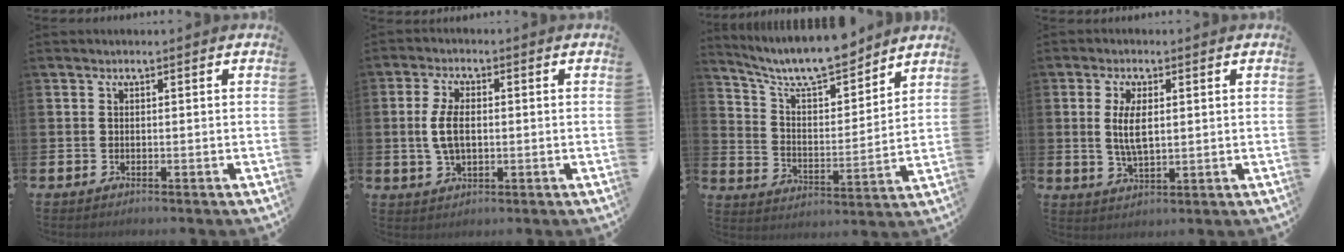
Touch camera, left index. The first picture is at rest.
{"total": 5.1, "force": [0.5, 2.6, 4.3], "torque": [-0.087, 0.005, 0.004]}
{"total": 9.5, "force": [8.8, 2.0, 3.1], "torque": [-0.079, -0.066, 0.152]}
{"total": 5.0, "force": [1.1, 2.0, 4.4], "torque": [-0.073, -0.001, 0.016]}